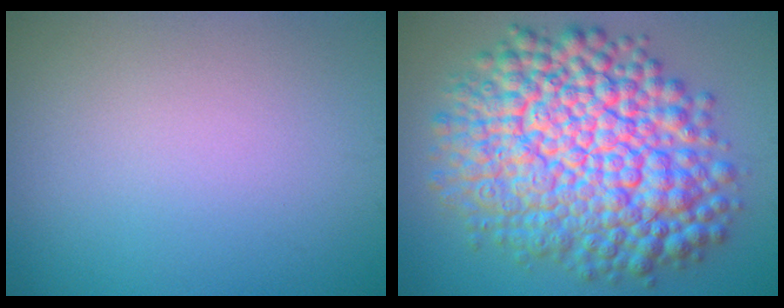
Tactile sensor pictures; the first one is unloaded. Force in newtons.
{"total": 14.5, "press": 14.5, "slide": 0.3}